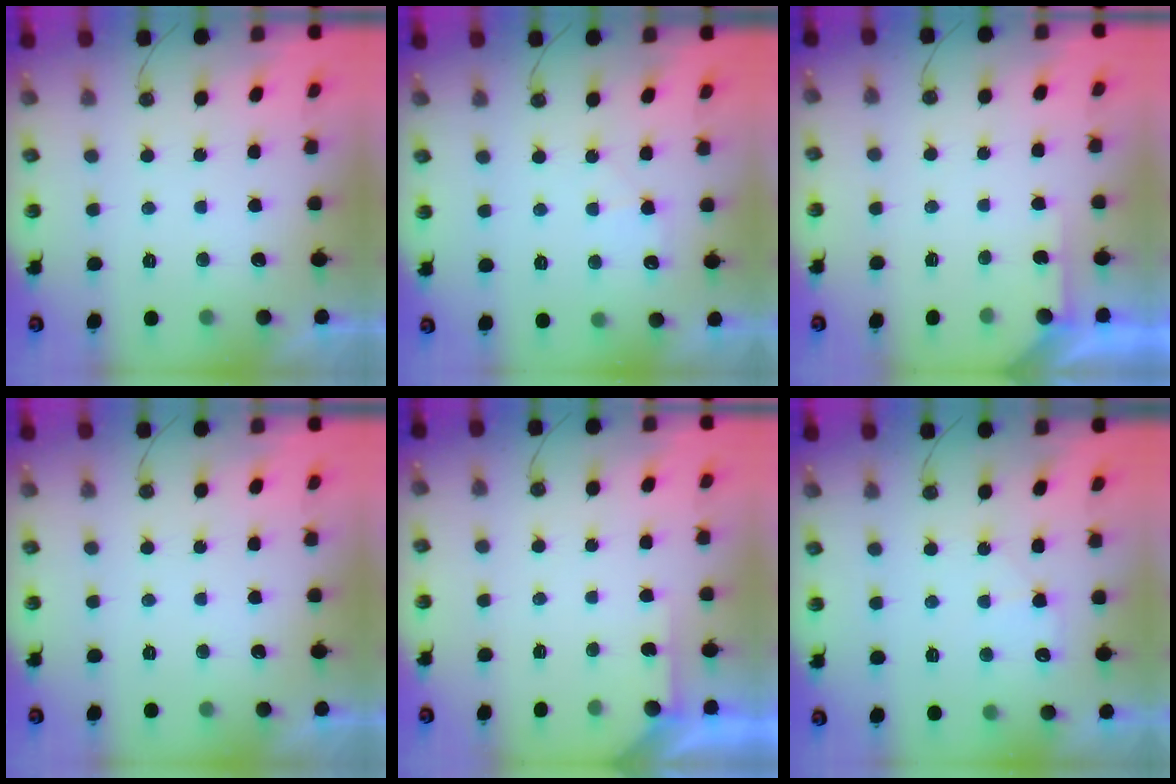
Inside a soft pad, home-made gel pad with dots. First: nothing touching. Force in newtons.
{"total": 6.5, "press": 6.5, "slide": 0.8}
{"total": 2.8, "press": 2.8, "slide": 0.2}
{"total": 0.0}
{"total": 2.8, "press": 2.8, "slide": 0.2}
{"total": 6.0, "press": 6.0, "slide": 0.8}